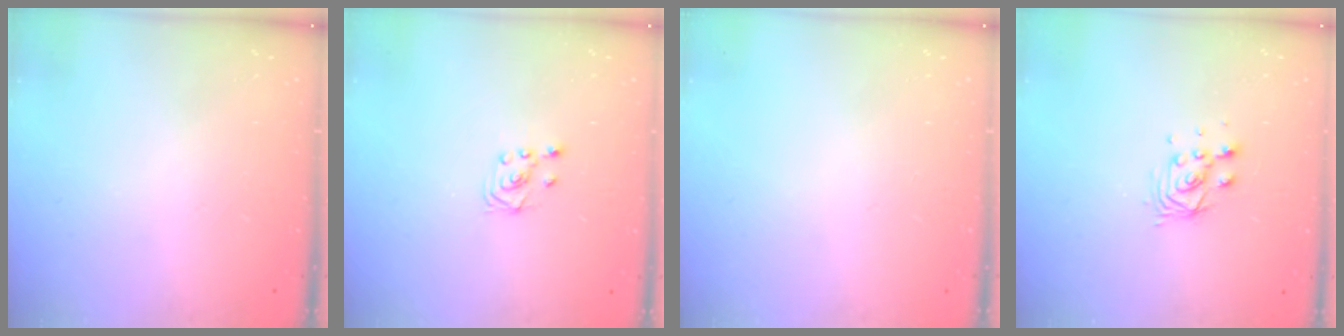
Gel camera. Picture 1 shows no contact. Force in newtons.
{"total": 2.3, "press": 2.2, "slide": 0.6}
{"total": 0.0}
{"total": 5.8, "press": 5.8, "slide": 0.5}